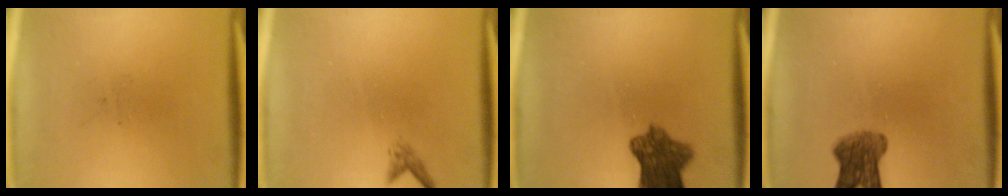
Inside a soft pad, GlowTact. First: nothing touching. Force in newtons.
{"total": 1.0}
{"total": 7.7}
{"total": 5.7}